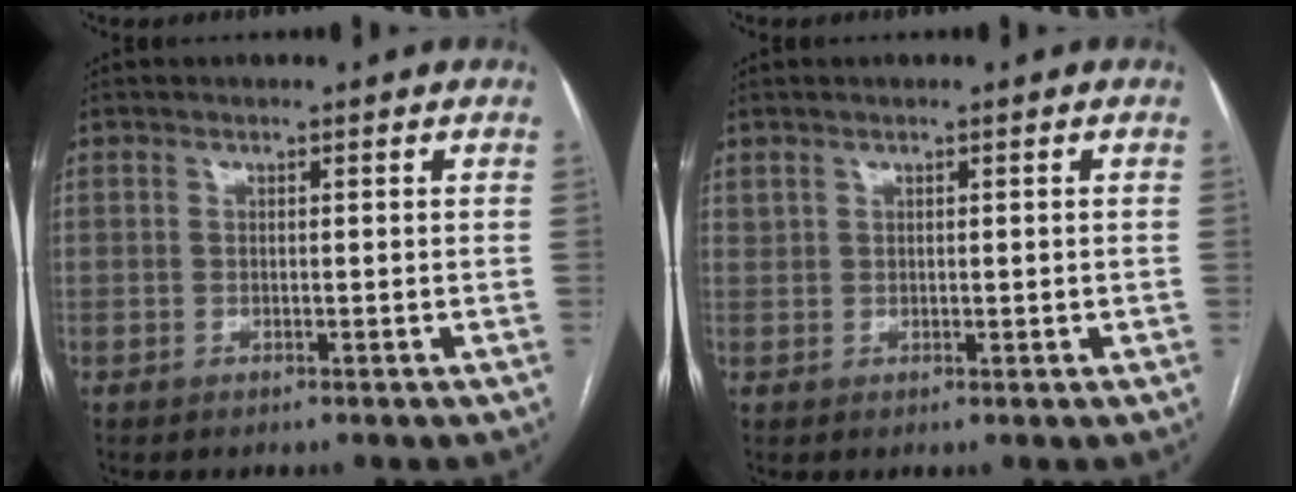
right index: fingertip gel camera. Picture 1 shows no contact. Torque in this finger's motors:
{"motor_torque": [-0.09, 0.41, 0.04, 0.04]}